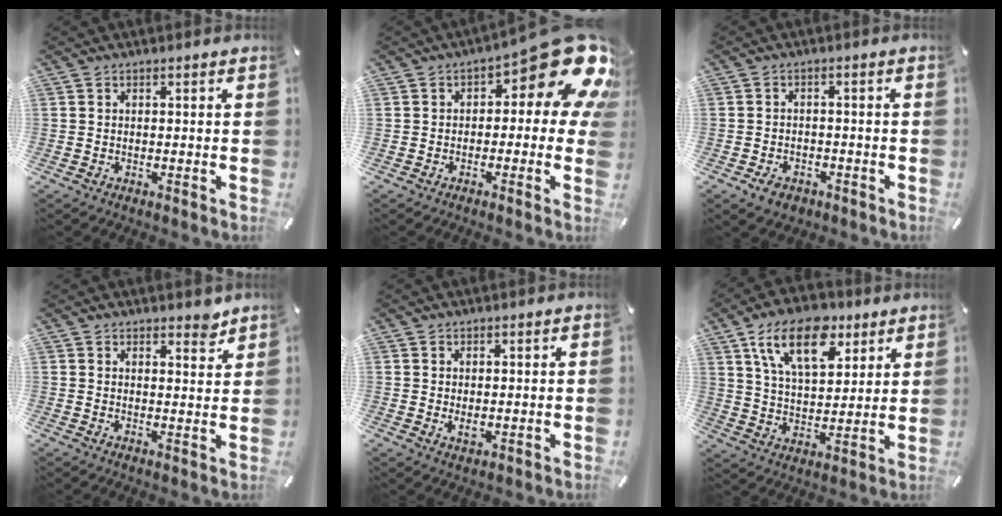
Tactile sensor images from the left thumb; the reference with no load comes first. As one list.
[{"total": 15.7, "force": [6.9, 6.2, 12.6], "torque": [-0.159, -0.054, 0.115]}, {"total": 3.5, "force": [-2.1, 2.5, 1.2], "torque": [-0.025, 0.008, -0.041]}, {"total": 3.6, "force": [3.2, 1.6, 0.7], "torque": [0.004, -0.022, 0.054]}, {"total": 1.8, "force": [0.5, 1.2, 1.2], "torque": [-0.017, -0.002, 0.008]}, {"total": 15.5, "force": [8.7, 8.2, 9.8], "torque": [-0.172, -0.020, 0.156]}]